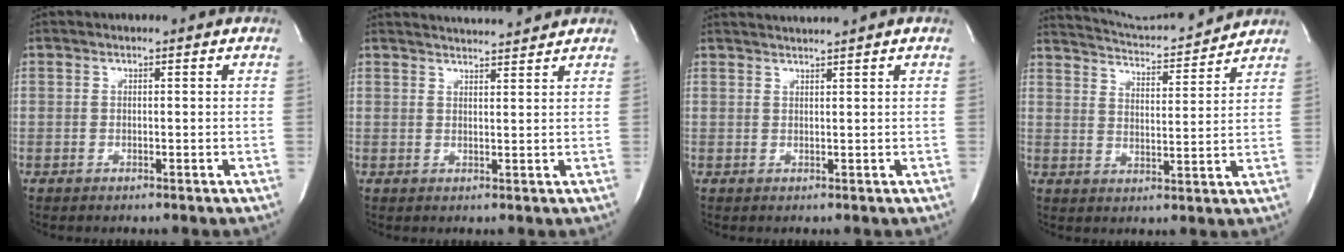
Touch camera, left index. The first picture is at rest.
{"total": 6.1, "force": [5.9, -0.2, 1.4], "torque": [-0.028, 0.009, 0.080]}
{"total": 2.1, "force": [1.7, -1.2, 0.5], "torque": [-0.004, 0.000, 0.035]}
{"total": 11.9, "force": [11.6, -0.3, 2.8], "torque": [-0.057, -0.006, 0.171]}